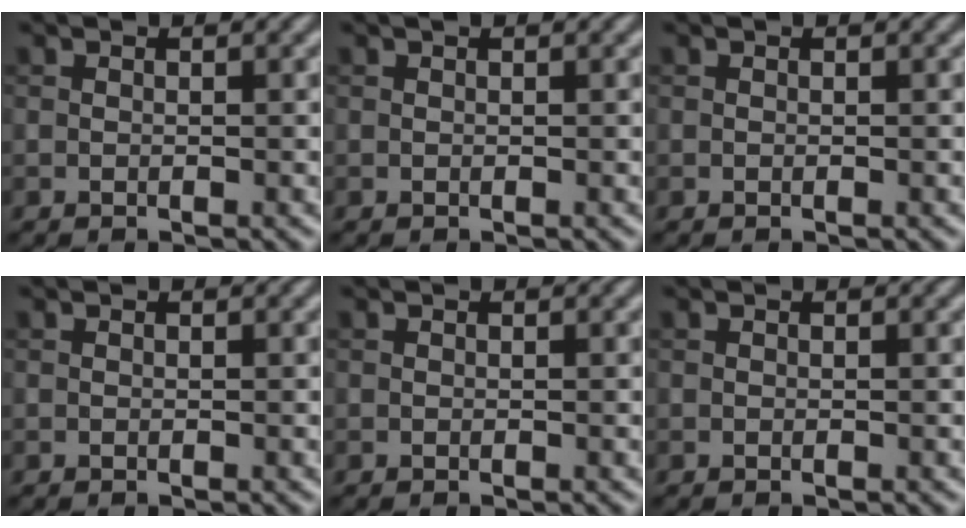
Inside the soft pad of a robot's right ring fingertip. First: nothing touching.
{"total": 0.0}
{"total": 0.0}
{"total": 0.0}
{"total": 0.0}
{"total": 0.0}